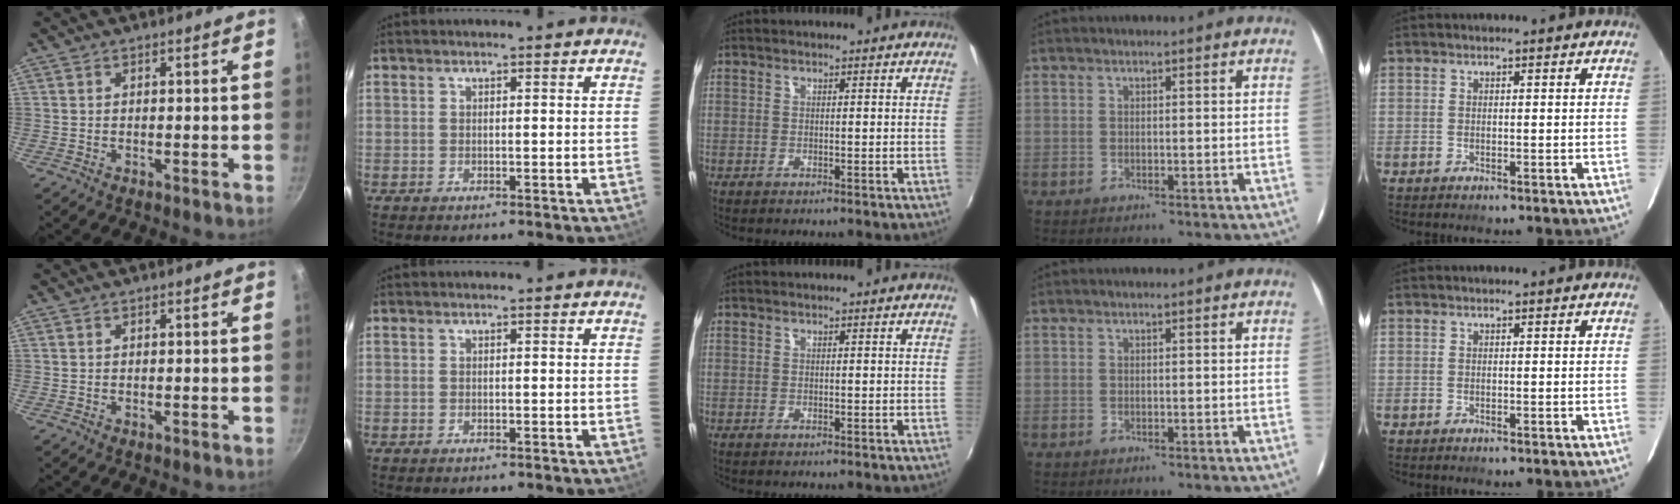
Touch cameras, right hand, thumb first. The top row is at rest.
{}